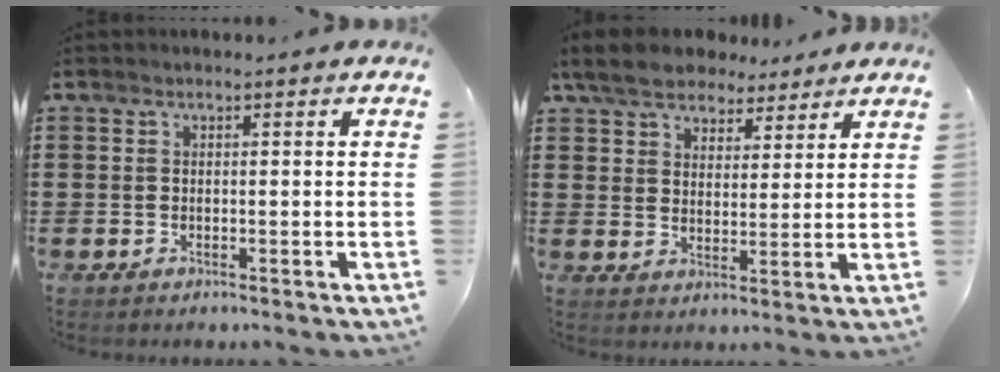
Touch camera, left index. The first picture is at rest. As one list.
[{"total": 6.4, "force": [5.5, 2.7, 1.9], "torque": [-0.063, -0.006, 0.102]}]